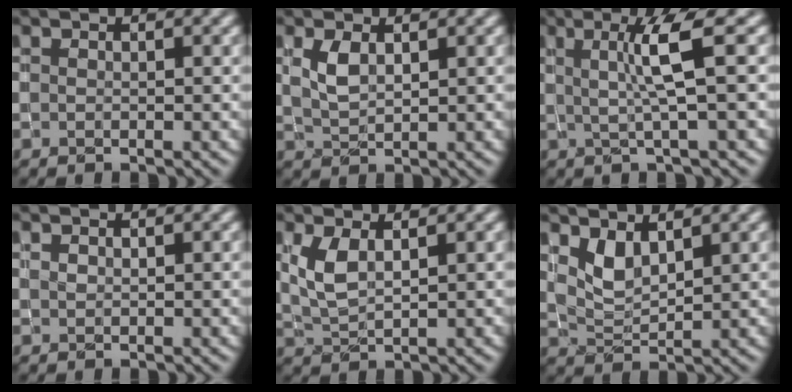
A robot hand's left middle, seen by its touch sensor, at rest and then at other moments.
{"total": 1.9, "force": [0.6, 0.9, 1.6], "torque": [-0.040, 0.001, 0.017]}
{"total": 3.9, "force": [0.5, 0.3, 3.9], "torque": [-0.071, -0.002, 0.010]}
{"total": 0.0}
{"total": 2.6, "force": [0.8, 1.1, 2.2], "torque": [-0.056, -0.001, 0.022]}
{"total": 2.2, "force": [1.3, 0.9, 1.5], "torque": [-0.036, -0.012, 0.032]}